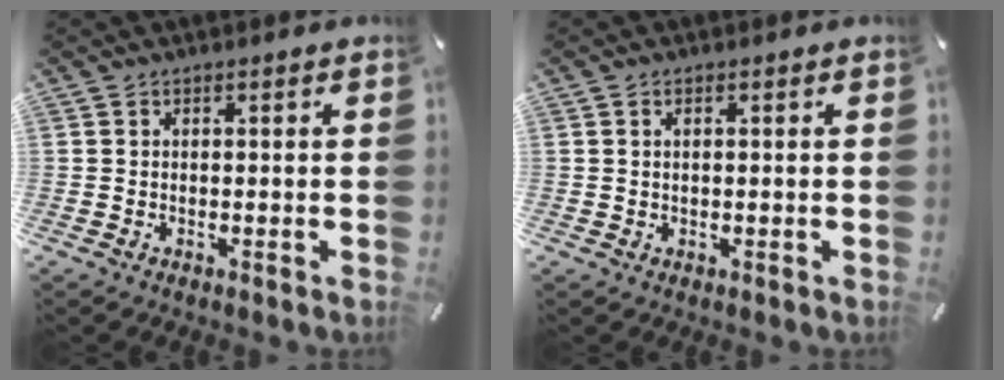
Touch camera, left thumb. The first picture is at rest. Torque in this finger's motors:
{"motor_torque": [-0.11, -0.31, -0.06, 0.16, -0.03]}